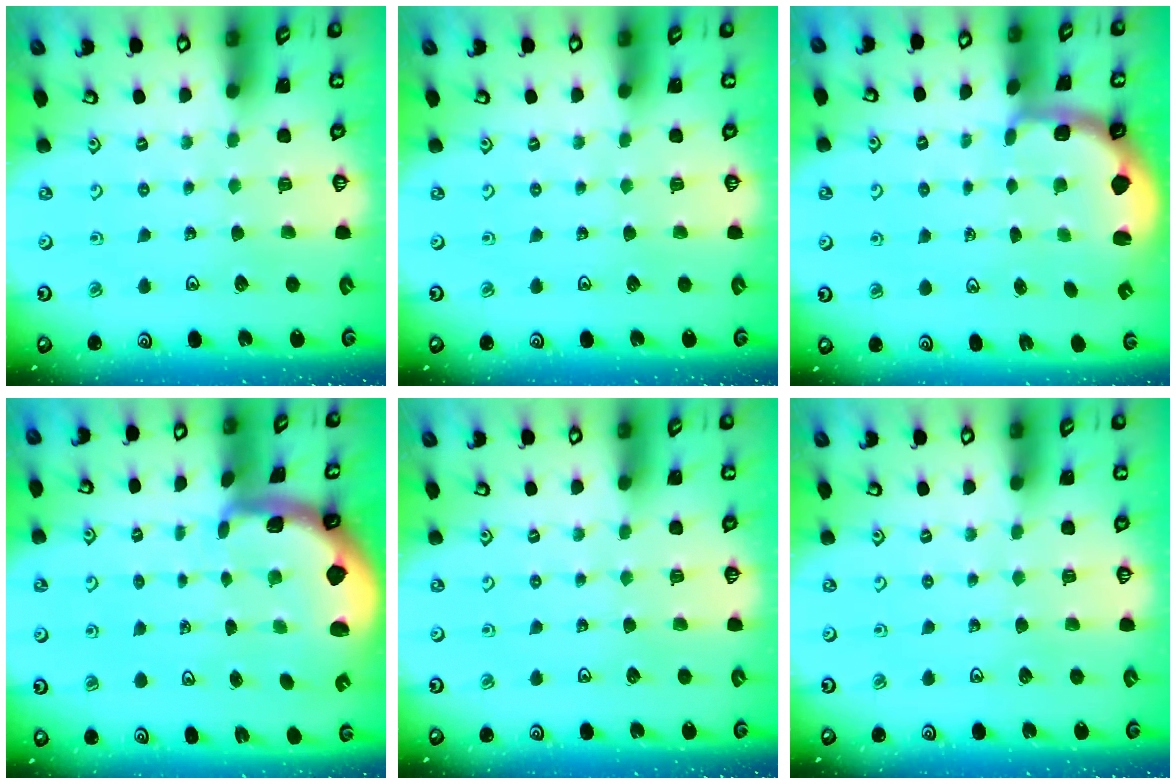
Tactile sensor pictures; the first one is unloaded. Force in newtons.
{"total": 0.0}
{"total": 1.7, "press": 1.3, "slide": 1.0}
{"total": 1.8, "press": 1.7, "slide": 0.4}
{"total": 0.0}
{"total": 0.0}